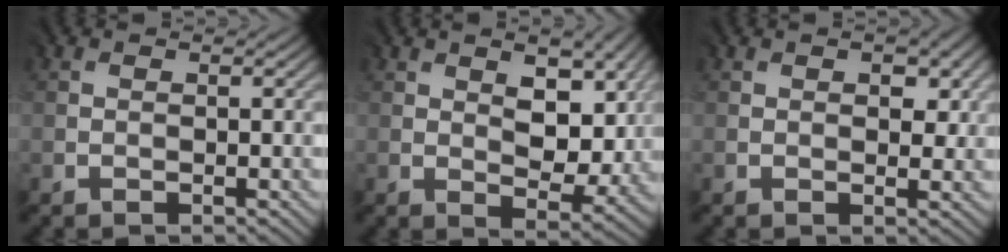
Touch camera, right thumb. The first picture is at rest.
{"total": 7.4, "force": [2.0, 4.2, 5.7], "torque": [-0.093, -0.015, 0.035]}
{"total": 3.1, "force": [0.9, 1.7, 2.4], "torque": [-0.035, -0.005, 0.020]}